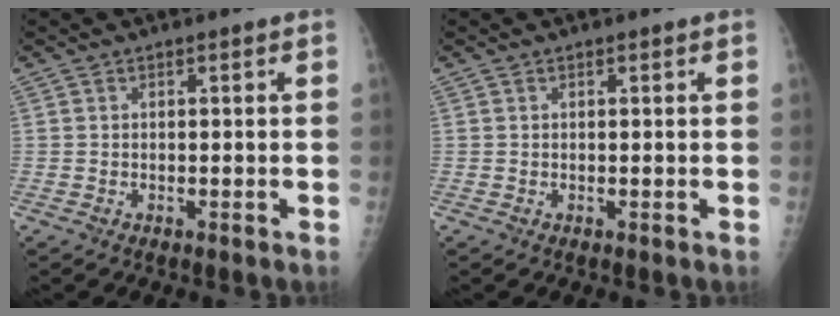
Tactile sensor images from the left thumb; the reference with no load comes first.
{"total": 0.0}